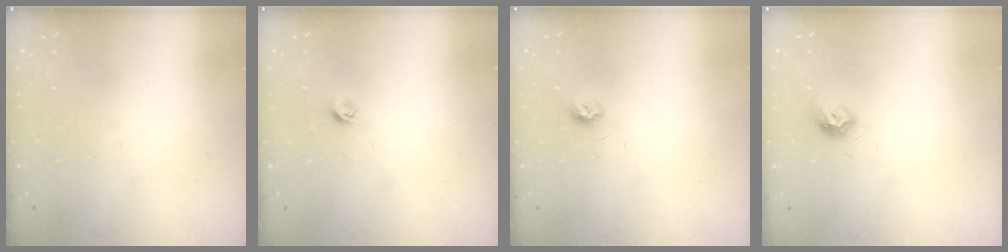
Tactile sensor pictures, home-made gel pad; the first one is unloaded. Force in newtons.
{"total": 4.2, "press": 4.1, "slide": 0.7}
{"total": 4.6, "press": 4.6, "slide": 0.5}
{"total": 7.9, "press": 7.9, "slide": 0.8}